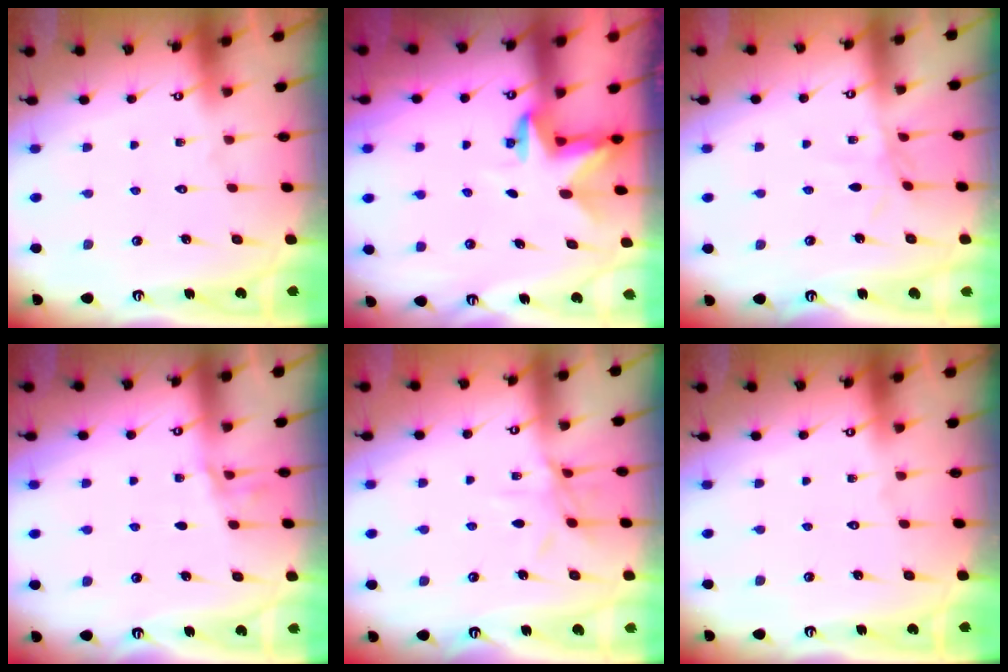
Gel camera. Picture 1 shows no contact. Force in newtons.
{"total": 2.9, "press": 2.9, "slide": 0.1}
{"total": 3.3, "press": 3.3, "slide": 0.1}
{"total": 1.3, "press": 1.2, "slide": 0.3}
{"total": 7.6, "press": 7.6, "slide": 0.2}
{"total": 0.0}